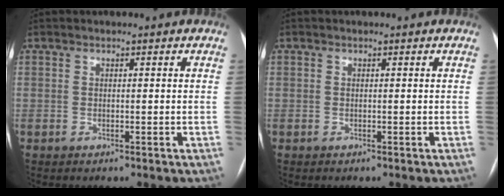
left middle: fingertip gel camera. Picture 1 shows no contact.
{"total": 0.0}